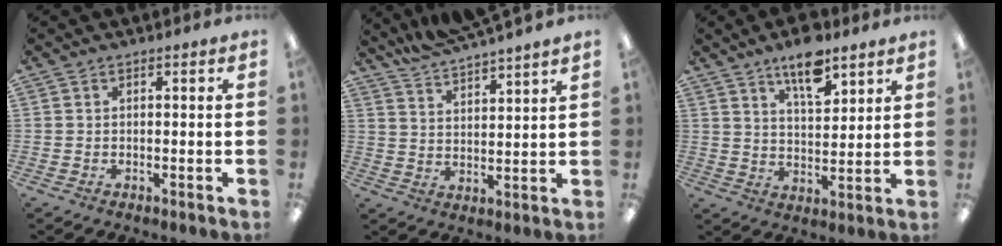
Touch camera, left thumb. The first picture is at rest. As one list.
[{"total": 6.9, "force": [6.7, -0.2, 1.2], "torque": [-0.047, -0.046, 0.123]}, {"total": 10.2, "force": [7.5, 3.9, 5.7], "torque": [-0.083, -0.041, 0.128]}]